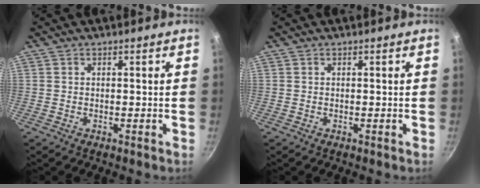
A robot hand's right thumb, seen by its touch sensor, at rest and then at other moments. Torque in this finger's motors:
{"motor_torque": [0.01, -0.01, 0.00, 0.00, 0.00]}